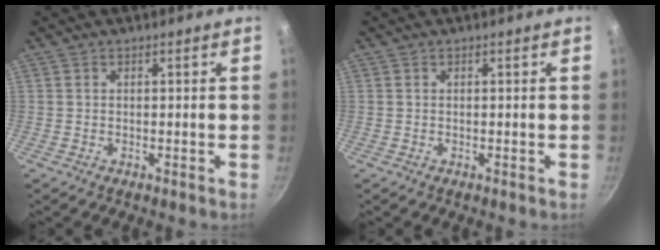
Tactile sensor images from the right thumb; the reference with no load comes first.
{"total": 0.0}